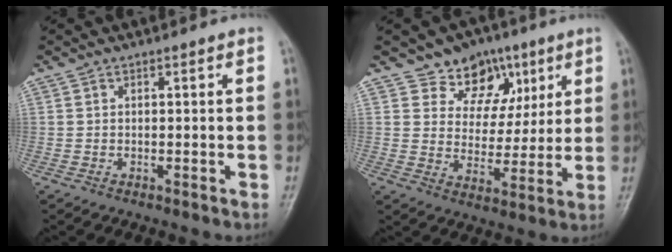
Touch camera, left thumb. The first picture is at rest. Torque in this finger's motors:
{"motor_torque": [0.09, 0.18, 0.57, -0.47, -0.03]}